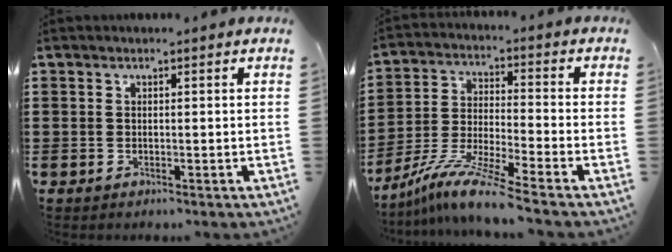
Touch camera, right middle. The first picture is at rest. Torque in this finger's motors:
{"motor_torque": [1.66, -0.48, 0.51, 0.11]}